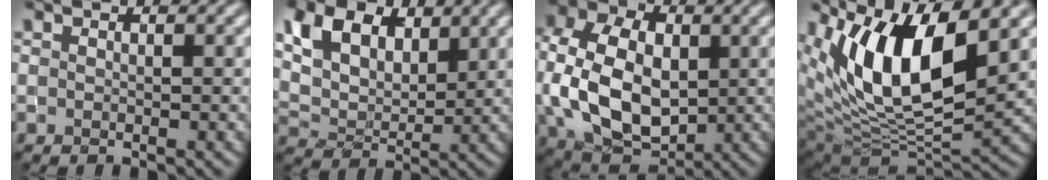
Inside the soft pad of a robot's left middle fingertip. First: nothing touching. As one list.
[{"total": 6.7, "force": [3.6, 4.1, 3.9], "torque": [-0.093, 0.005, 0.058]}, {"total": 12.8, "force": [-0.2, 8.8, 9.2], "torque": [-0.212, -0.003, -0.005]}, {"total": 12.1, "force": [5.0, 5.1, 9.7], "torque": [-0.168, -0.006, 0.093]}]